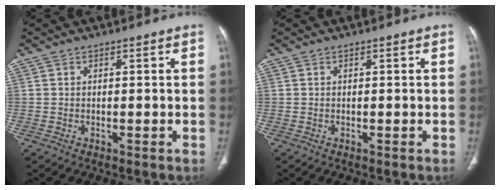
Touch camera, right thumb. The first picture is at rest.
{"total": 0.0}